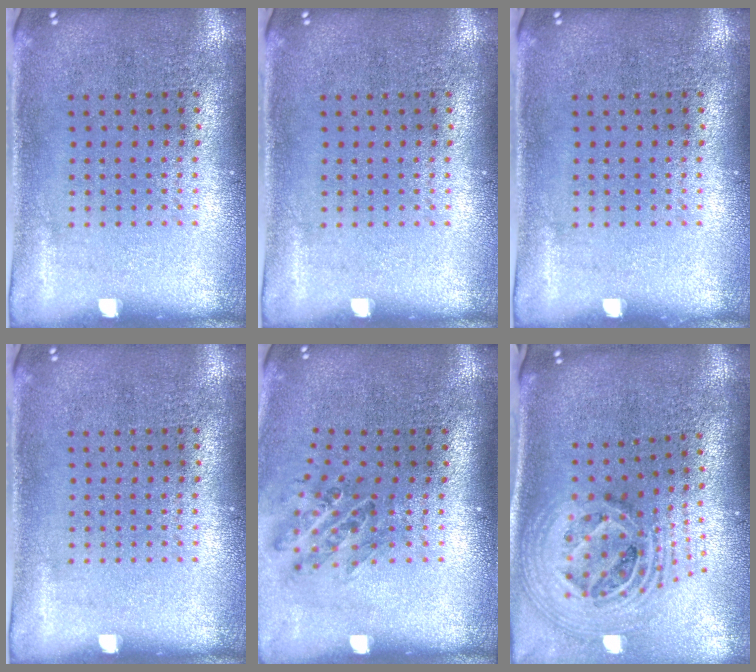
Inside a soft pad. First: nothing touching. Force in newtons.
{"total": 0.0}
{"total": 0.0}
{"total": 0.0}
{"total": 1.1, "press": 1.0, "slide": 0.4}
{"total": 2.8, "press": 2.0, "slide": 1.9}